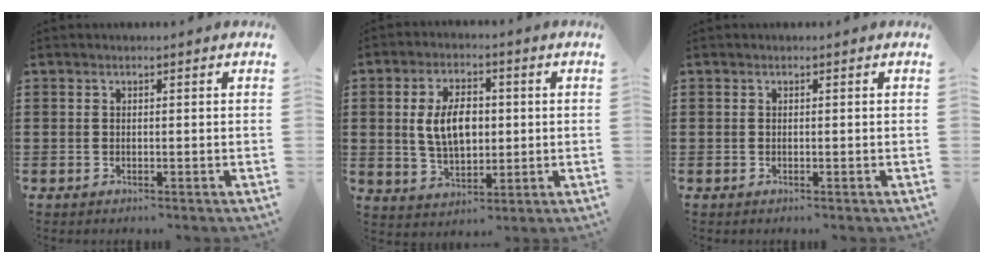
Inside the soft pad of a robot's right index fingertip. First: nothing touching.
{"total": 7.4, "force": [0.5, 4.4, 5.9], "torque": [-0.119, 0.003, 0.001]}
{"total": 0.0}